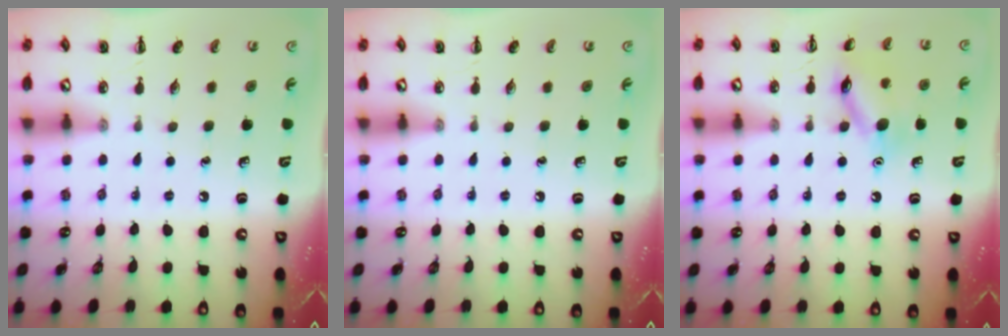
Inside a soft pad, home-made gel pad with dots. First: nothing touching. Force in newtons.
{"total": 0.0}
{"total": 11.6, "press": 11.5, "slide": 1.0}